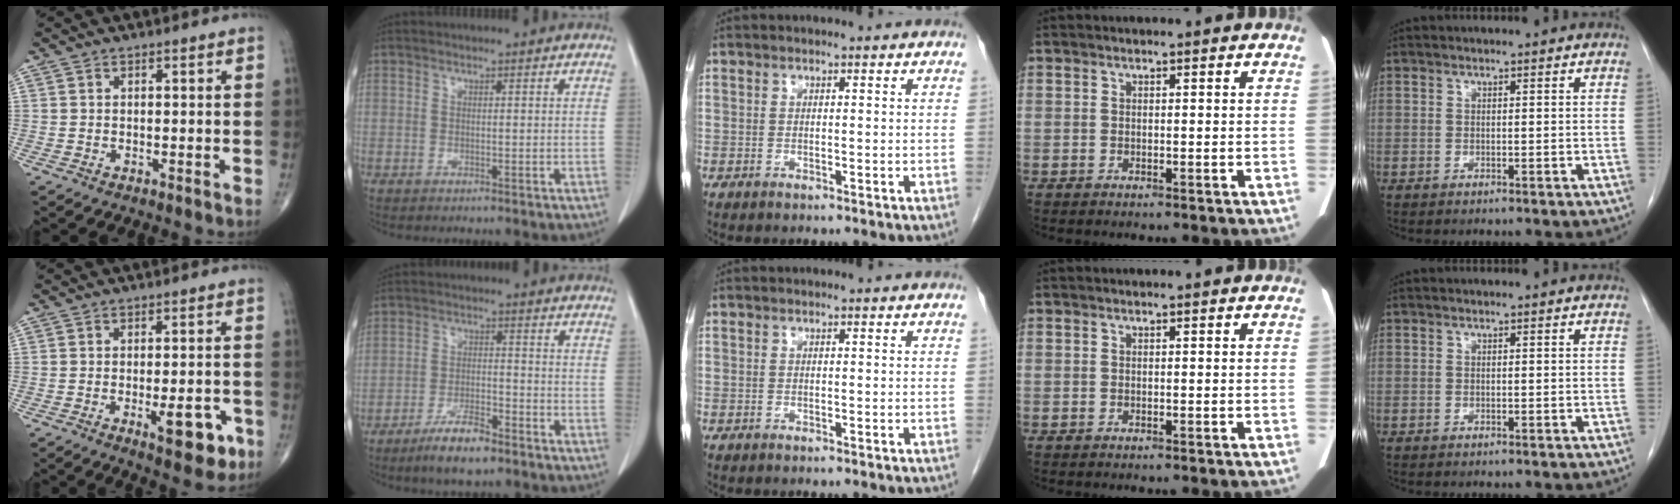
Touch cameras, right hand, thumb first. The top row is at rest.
{"thumb": {"total": 8.6, "force": [-3.5, 3.2, 7.2], "torque": [-0.082, 0.008, -0.041]}, "index": {"total": 6.7, "force": [-4.9, 1.6, 4.2], "torque": [-0.082, -0.006, -0.085]}}